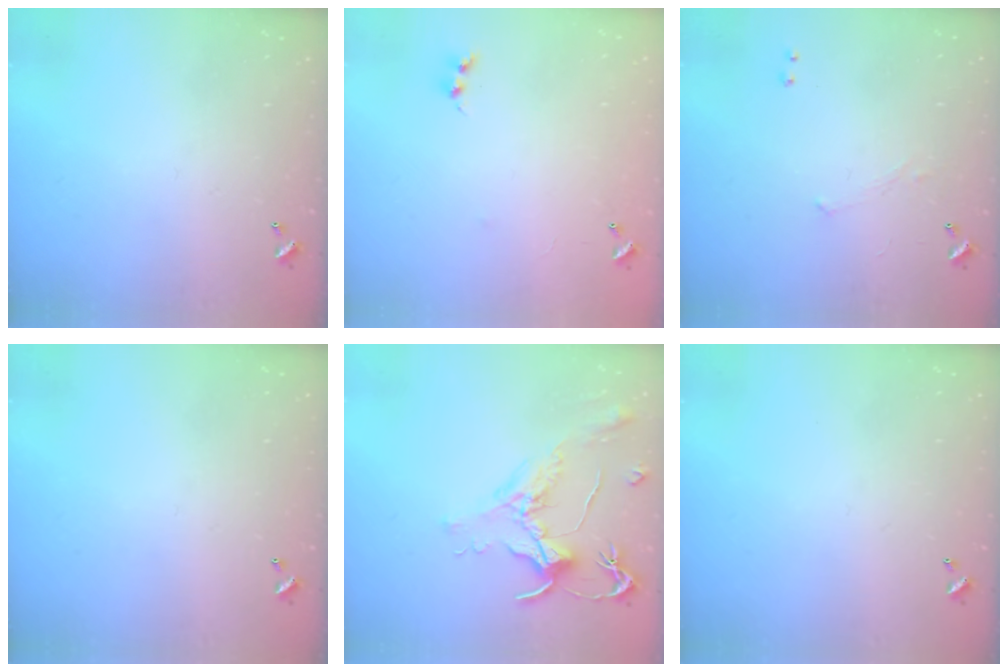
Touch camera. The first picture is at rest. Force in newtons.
{"total": 7.2, "press": 7.2, "slide": 0.7}
{"total": 1.2, "press": 1.1, "slide": 0.5}
{"total": 0.0}
{"total": 1.6, "press": 1.5, "slide": 0.7}
{"total": 0.0}